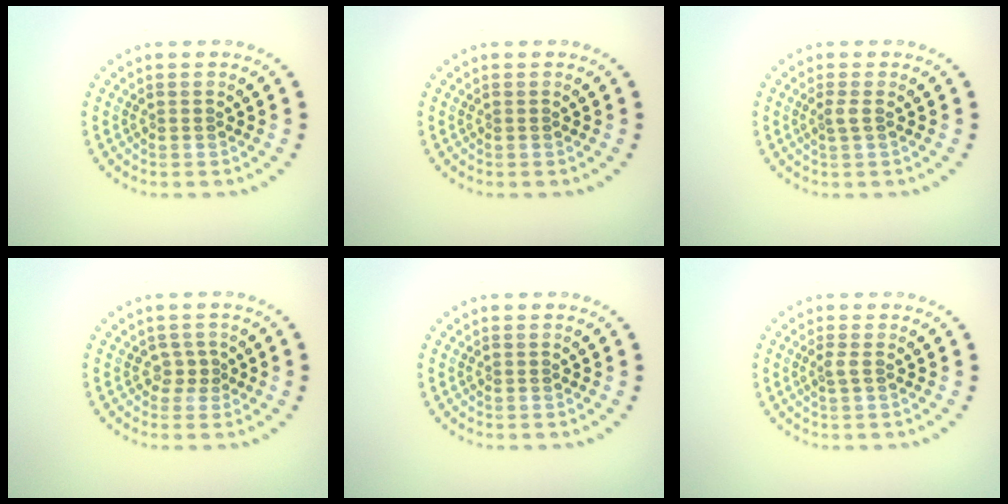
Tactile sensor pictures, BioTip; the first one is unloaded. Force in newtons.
{"total": 0.0}
{"total": 0.9, "press": 0.7, "slide": 0.5}
{"total": 1.4, "press": 1.0, "slide": 1.0}
{"total": 0.0}
{"total": 0.9, "press": 0.7, "slide": 0.7}